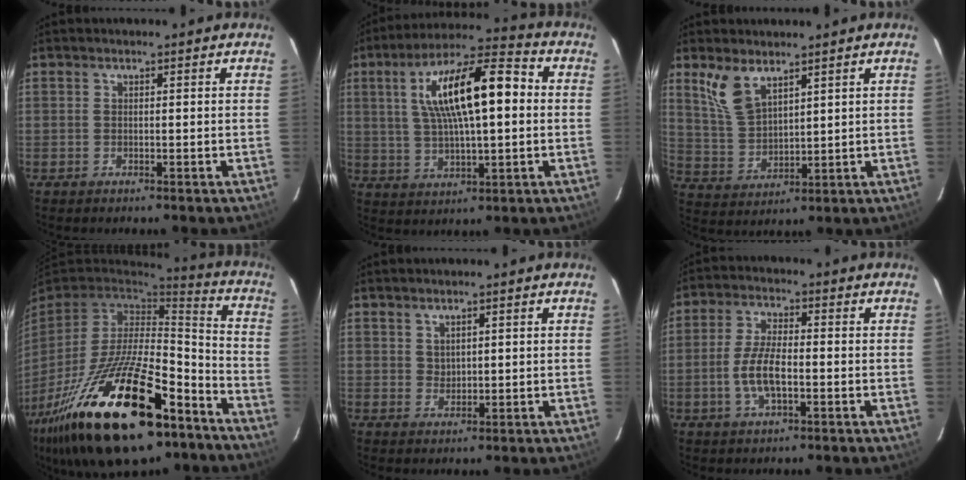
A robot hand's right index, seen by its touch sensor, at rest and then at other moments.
{"total": 17.2, "force": [3.1, 5.3, 16.1], "torque": [-0.281, 0.030, 0.053]}
{"total": 7.7, "force": [5.1, 3.4, 4.6], "torque": [-0.093, 0.004, 0.114]}
{"total": 33.1, "force": [-19.2, 12.8, 23.7], "torque": [-0.456, -0.033, -0.302]}
{"total": 1.8, "force": [1.1, 1.2, 0.7], "torque": [-0.009, 0.002, 0.023]}
{"total": 6.9, "force": [-1.9, 2.4, 6.1], "torque": [-0.128, 0.003, -0.038]}